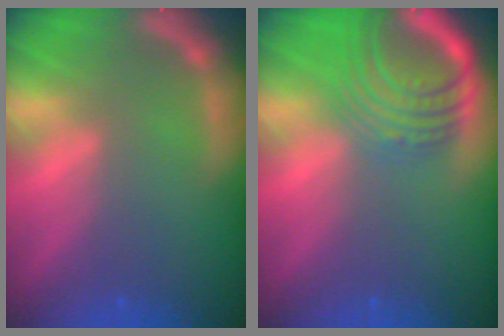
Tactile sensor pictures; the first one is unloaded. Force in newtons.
{"total": 8.5}